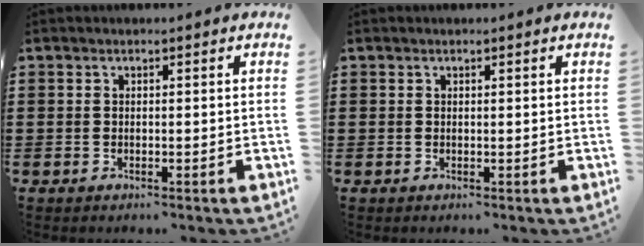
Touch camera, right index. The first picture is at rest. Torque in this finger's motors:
{"motor_torque": [0.06, 0.06, 0.00, 0.01]}